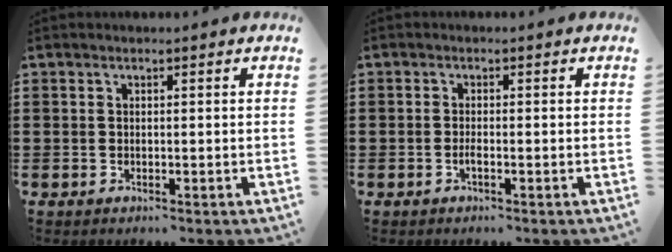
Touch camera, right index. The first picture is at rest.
{"total": 1.1, "force": [-0.6, 0.1, 0.9], "torque": [-0.018, -0.005, -0.010]}